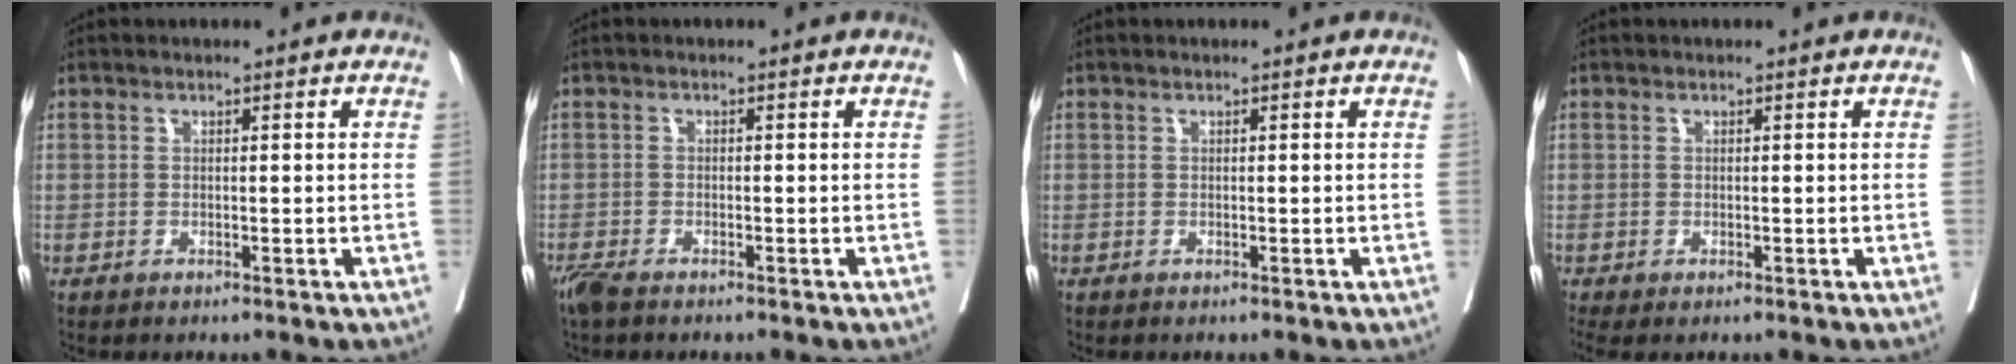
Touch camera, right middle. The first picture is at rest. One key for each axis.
{"total": 2.7, "fx": -2.2, "fy": 0.7, "fz": 1.5, "tx": -0.035, "ty": -0.009, "tz": -0.043}
{"total": 0.0}
{"total": 1.9, "fx": -1.4, "fy": 0.7, "fz": 1.2, "tx": -0.015, "ty": -0.009, "tz": -0.019}